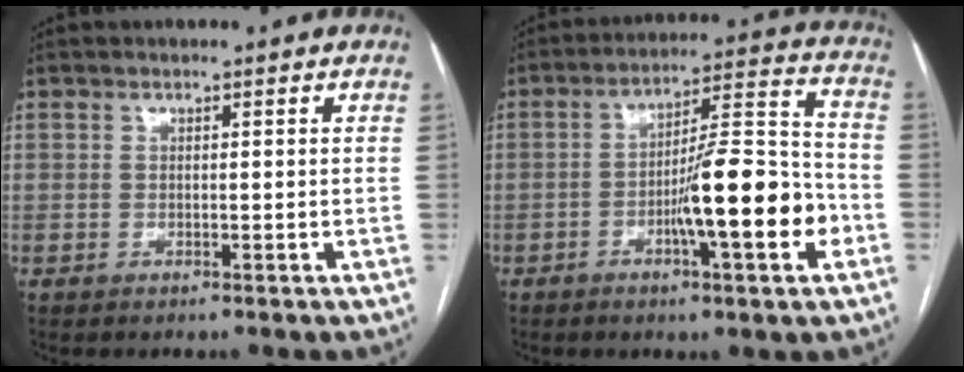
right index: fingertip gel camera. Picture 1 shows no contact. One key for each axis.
{"total": 14.5, "fx": -4.5, "fy": 1.5, "fz": 13.7, "tx": -0.213, "ty": 0.008, "tz": -0.070}